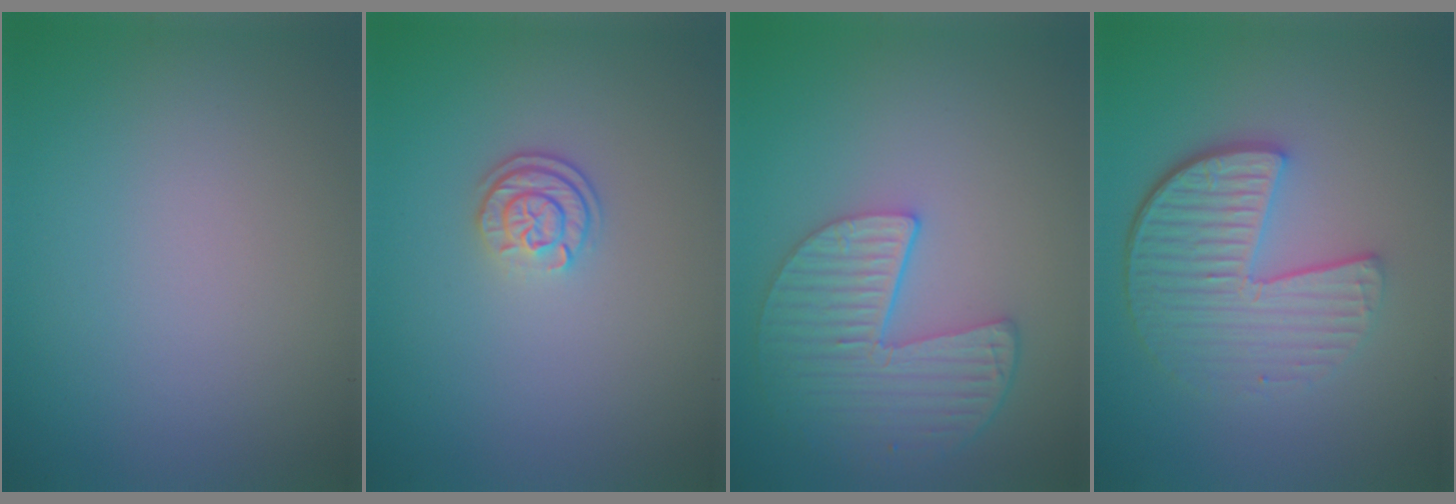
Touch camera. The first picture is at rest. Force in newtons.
{"total": 2.4, "press": 1.9, "slide": 1.5}
{"total": 5.4, "press": 4.4, "slide": 3.2}
{"total": 5.7, "press": 4.2, "slide": 3.9}